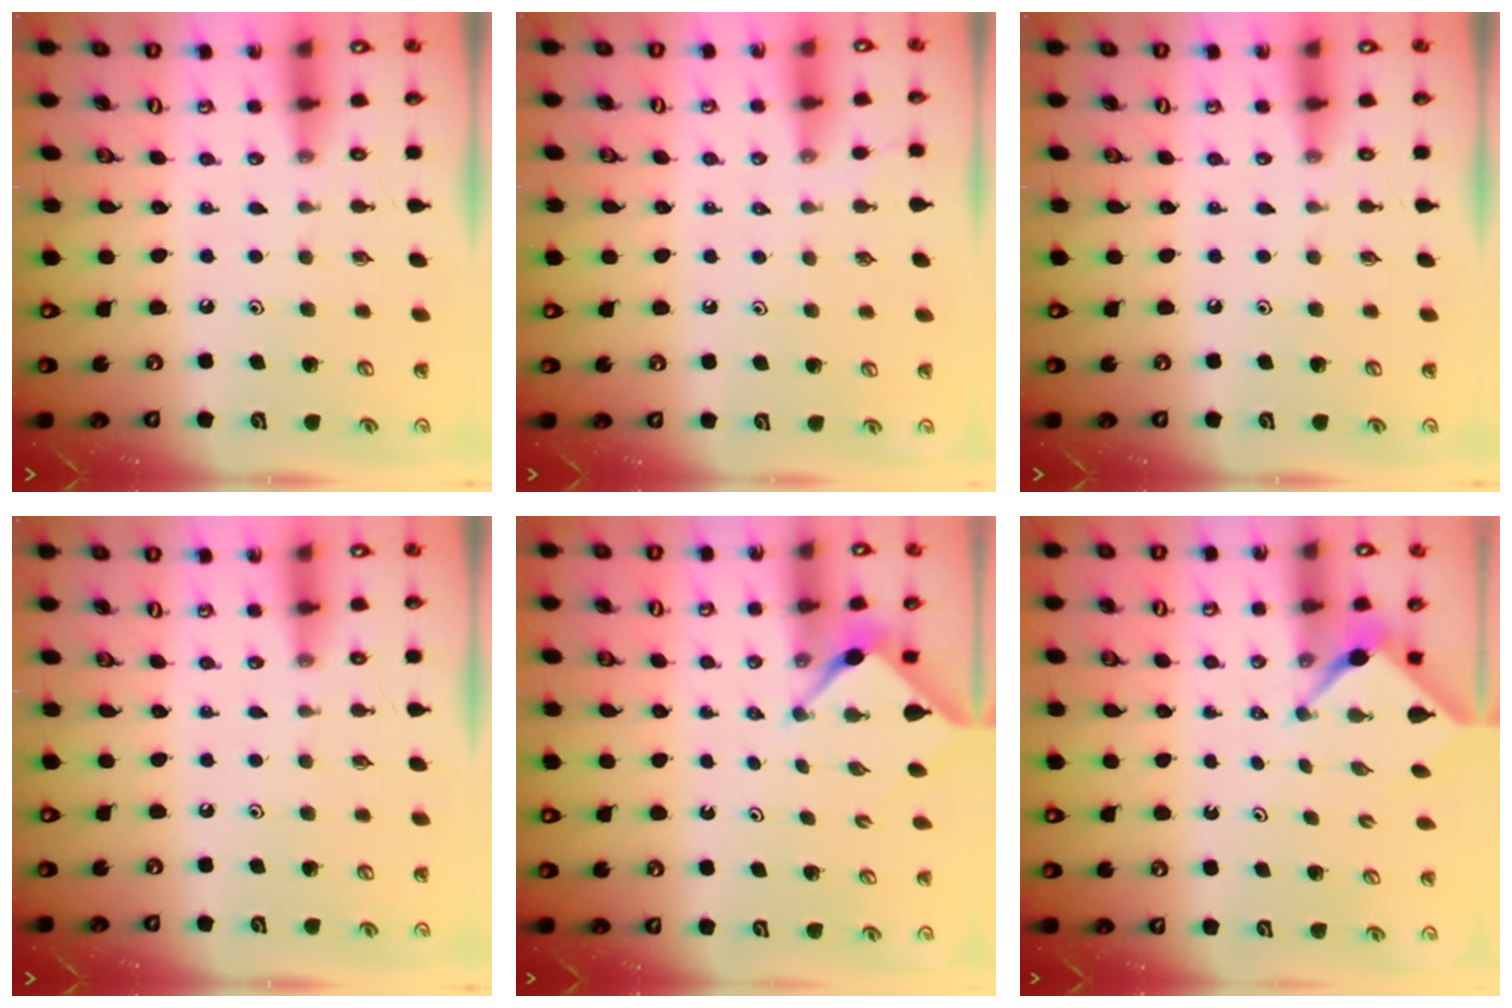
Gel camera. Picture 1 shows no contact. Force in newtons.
{"total": 0.9, "press": 0.9, "slide": 0.2}
{"total": 0.0}
{"total": 0.0}
{"total": 2.9, "press": 2.9, "slide": 0.4}
{"total": 2.5, "press": 2.5, "slide": 0.3}